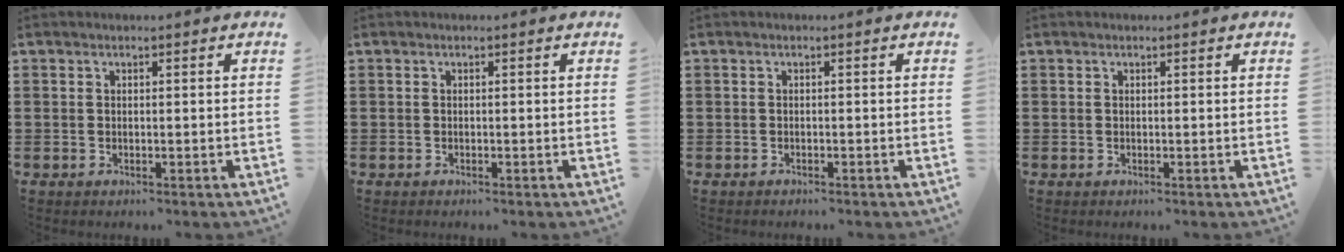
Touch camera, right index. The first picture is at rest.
{"total": 0.0}
{"total": 0.5, "force": [-0.5, 0.1, 0.0], "torque": [-0.001, 0.000, -0.011]}
{"total": 0.0}